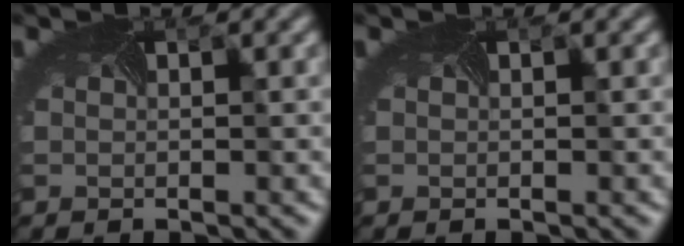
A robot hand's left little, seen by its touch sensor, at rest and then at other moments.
{"total": 0.0}